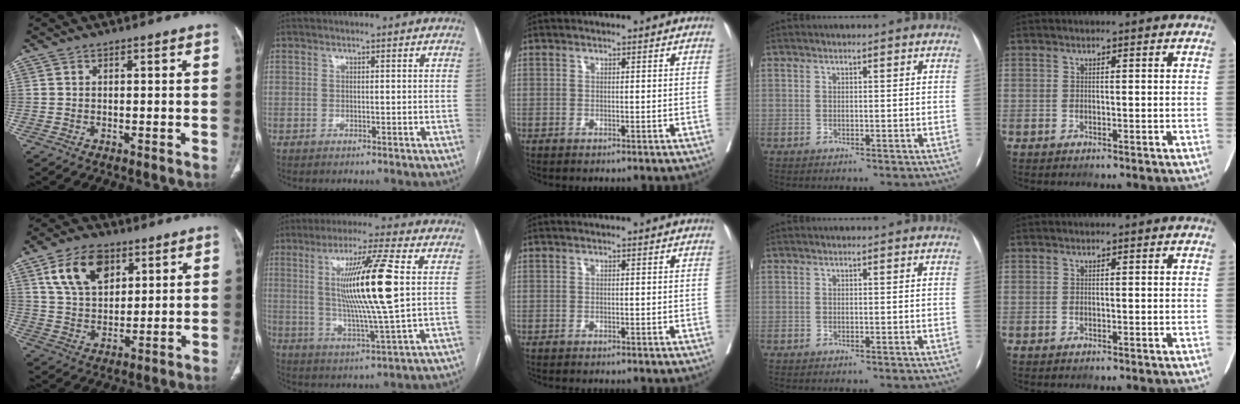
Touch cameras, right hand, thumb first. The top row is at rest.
{"thumb": {"total": 12.7, "force": [6.0, 8.3, 7.6], "torque": [-0.107, -0.018, 0.114]}, "index": {"total": 14.8, "force": [2.1, -1.0, 14.7], "torque": [-0.273, -0.005, 0.035]}, "middle": {"total": 0.6, "force": [-0.6, 0.1, 0.2], "torque": [-0.001, 0.000, -0.011]}}